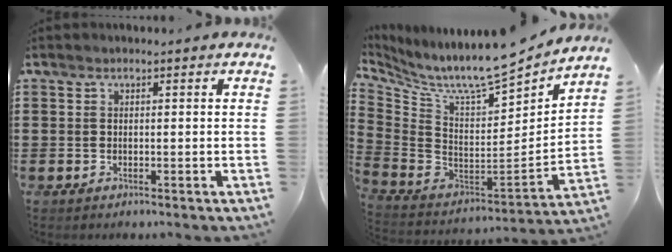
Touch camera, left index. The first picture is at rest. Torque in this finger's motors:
{"motor_torque": [2.14, 0.00, 0.36, 0.15]}